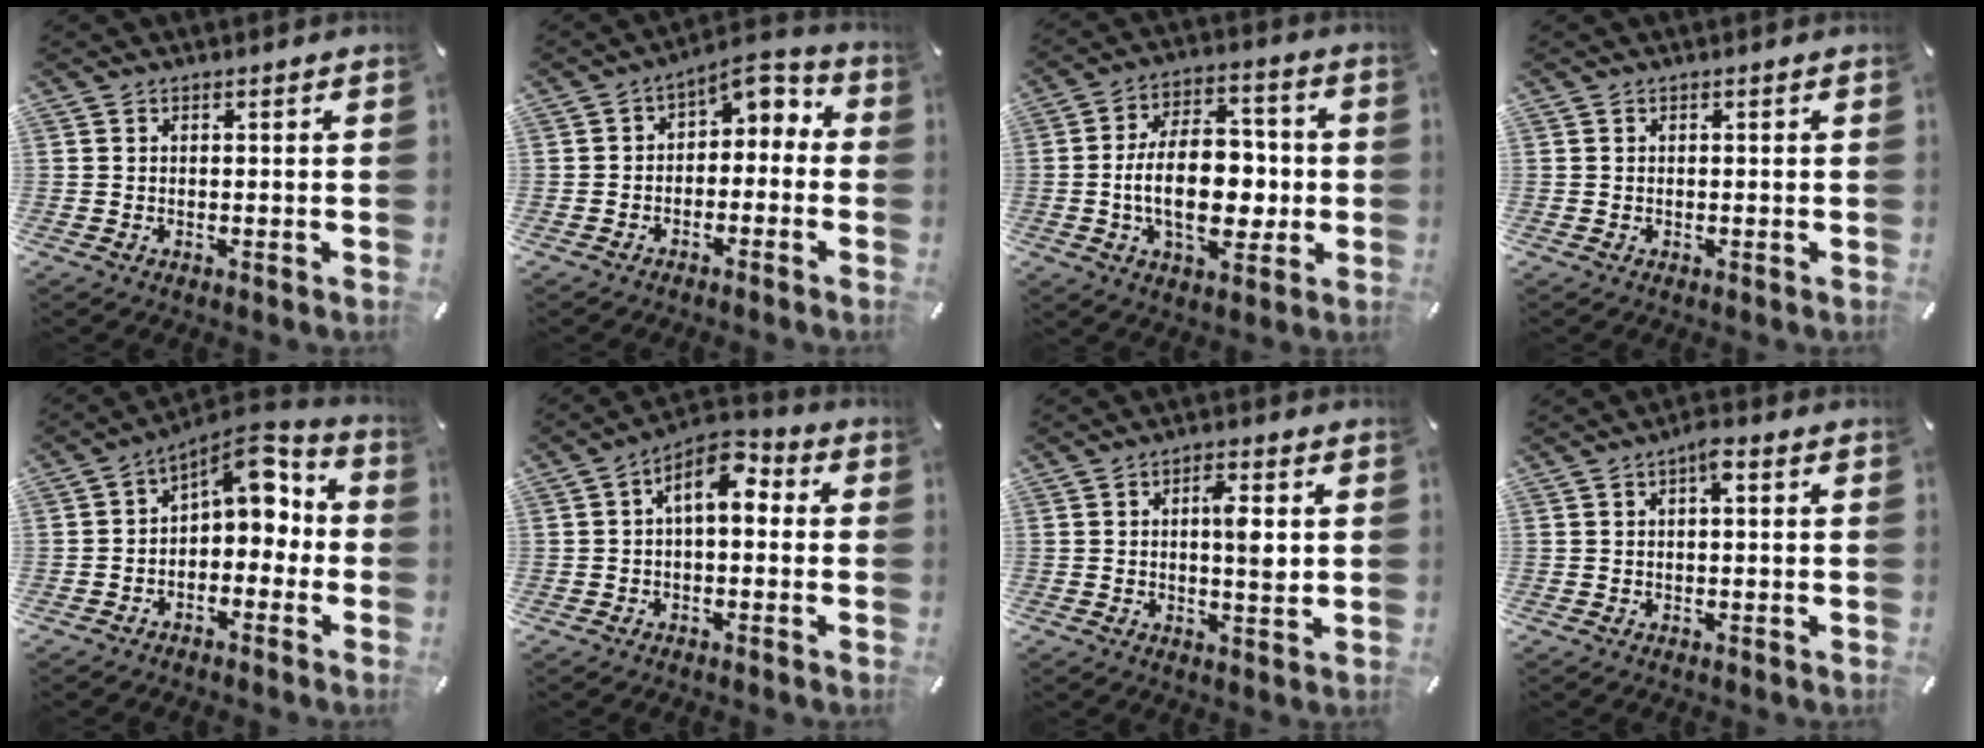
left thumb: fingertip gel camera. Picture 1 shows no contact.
{"total": 5.0, "force": [0.3, 3.9, 3.1], "torque": [-0.039, -0.005, -0.003]}
{"total": 16.8, "force": [-1.9, 10.1, 13.3], "torque": [-0.228, 0.005, -0.035]}
{"total": 0.0}
{"total": 7.8, "force": [4.1, 4.9, 4.4], "torque": [-0.053, -0.045, 0.066]}
{"total": 7.9, "force": [2.1, 4.5, 6.1], "torque": [-0.097, -0.010, 0.034]}
{"total": 6.3, "force": [1.0, 2.2, 5.8], "torque": [-0.090, -0.003, 0.011]}
{"total": 2.9, "force": [0.5, 1.0, 2.7], "torque": [-0.046, 0.008, 0.003]}